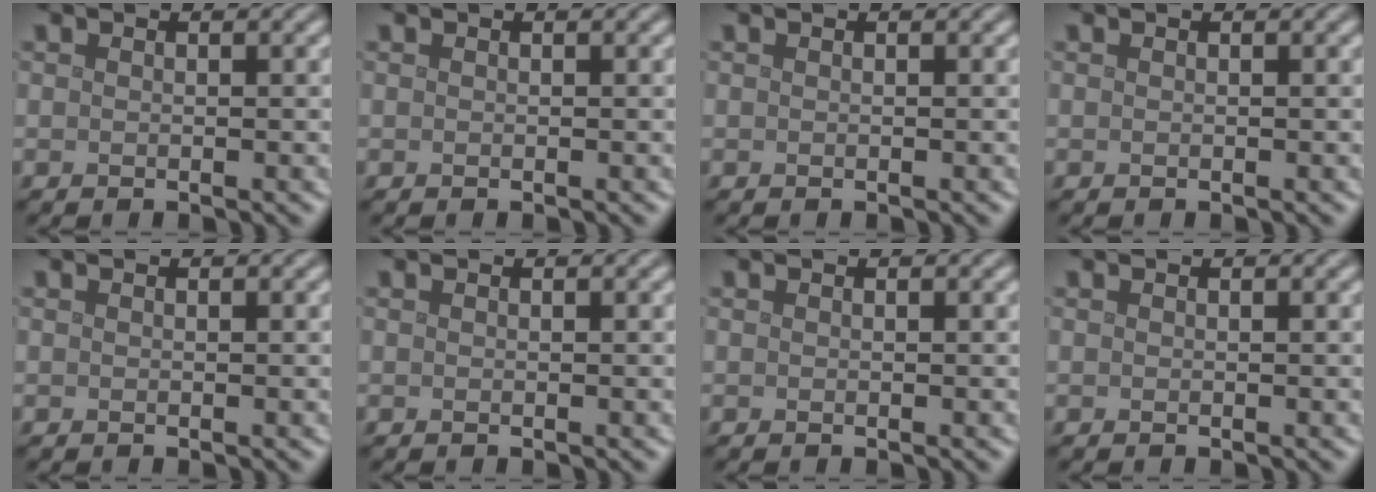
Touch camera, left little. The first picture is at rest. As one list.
[{"total": 0.0}, {"total": 0.0}, {"total": 0.0}, {"total": 0.0}, {"total": 0.0}, {"total": 0.0}, {"total": 0.0}]